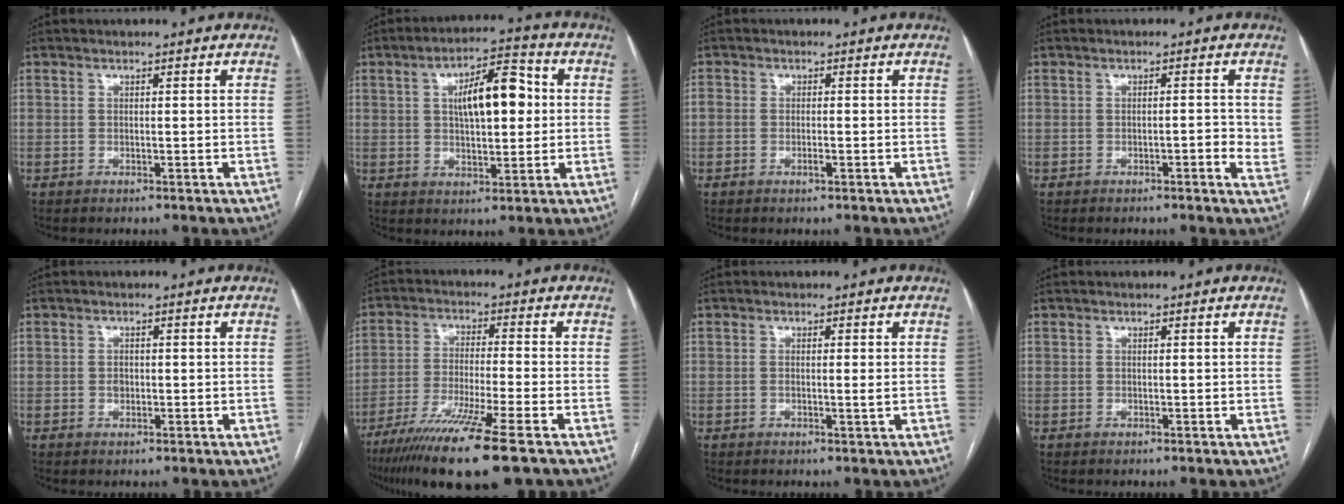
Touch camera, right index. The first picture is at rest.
{"total": 10.4, "force": [1.9, 3.8, 9.5], "torque": [-0.155, 0.024, 0.030]}
{"total": 2.0, "force": [-0.8, 0.9, 1.6], "torque": [-0.034, 0.004, -0.011]}
{"total": 2.5, "force": [-0.2, 0.7, 2.4], "torque": [-0.033, 0.002, -0.003]}
{"total": 1.1, "force": [-0.1, 0.8, 0.7], "torque": [-0.016, 0.003, 0.002]}
{"total": 14.6, "force": [-9.6, -0.6, 10.9], "torque": [-0.201, -0.043, -0.165]}
{"total": 1.2, "force": [-0.1, -0.2, 1.2], "torque": [-0.025, -0.001, 0.000]}
{"total": 0.0}